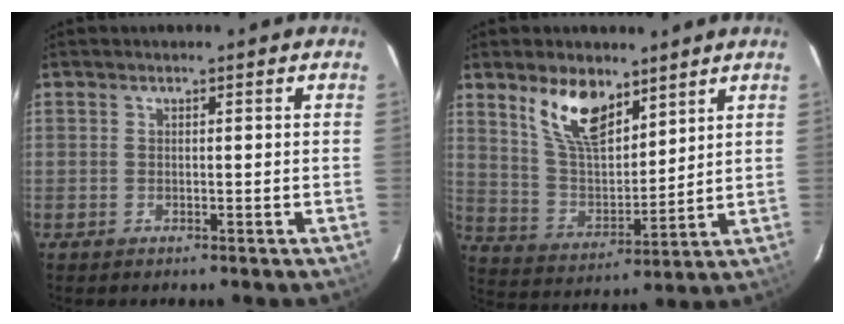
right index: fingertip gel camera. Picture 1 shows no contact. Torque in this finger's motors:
{"motor_torque": [1.06, 0.91, 0.35, 0.14]}